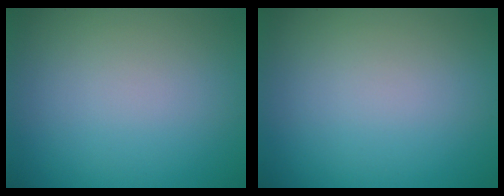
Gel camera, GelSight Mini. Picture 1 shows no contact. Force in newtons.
{"total": 0.0}